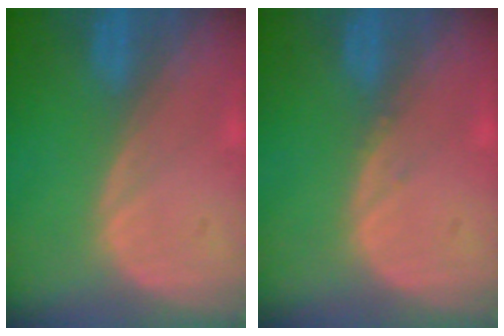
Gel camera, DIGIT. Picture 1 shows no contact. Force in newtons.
{"total": 0.5, "press": 0.5, "slide": 0.2}